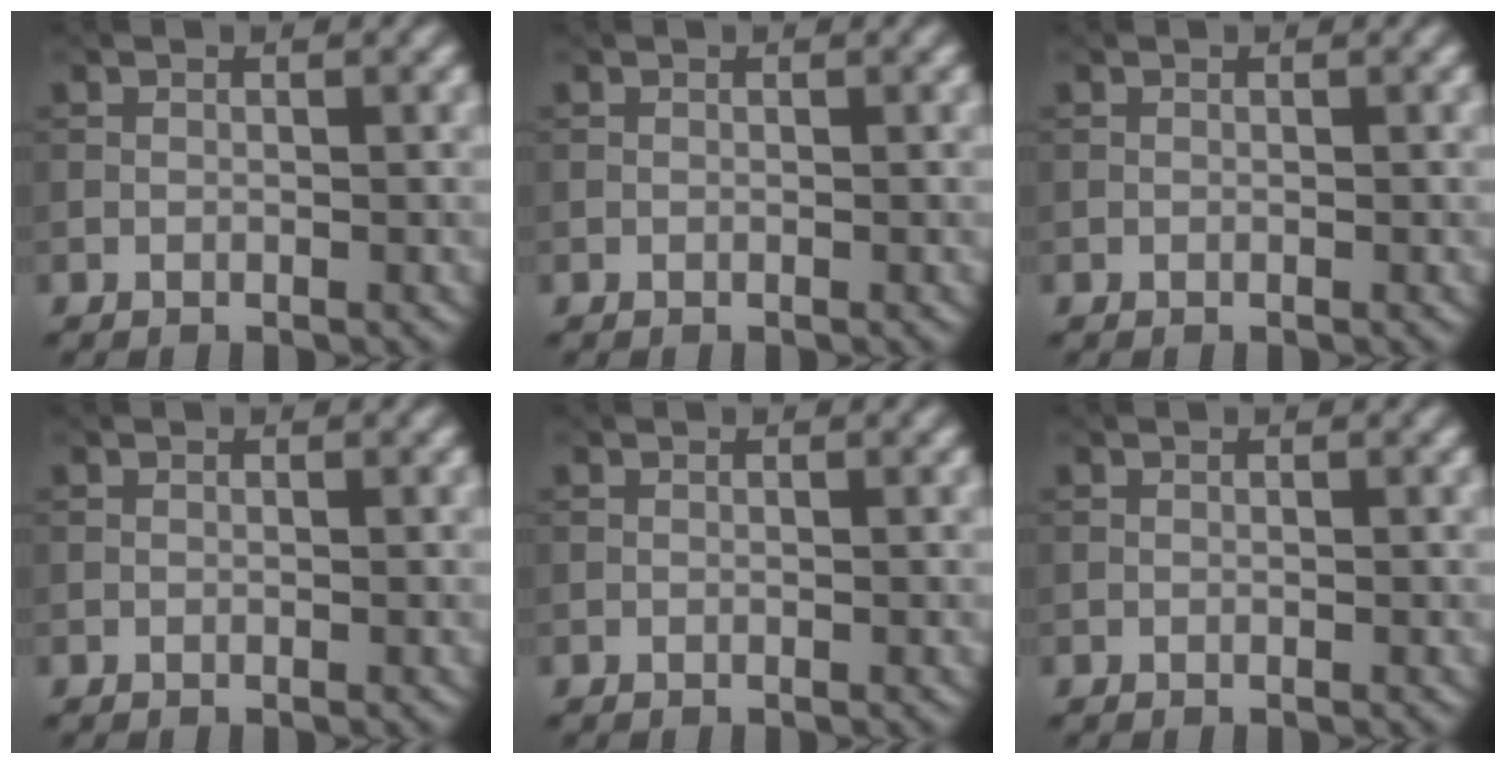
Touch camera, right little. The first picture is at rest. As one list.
[{"total": 0.0}, {"total": 0.0}, {"total": 0.0}, {"total": 0.0}, {"total": 0.0}]